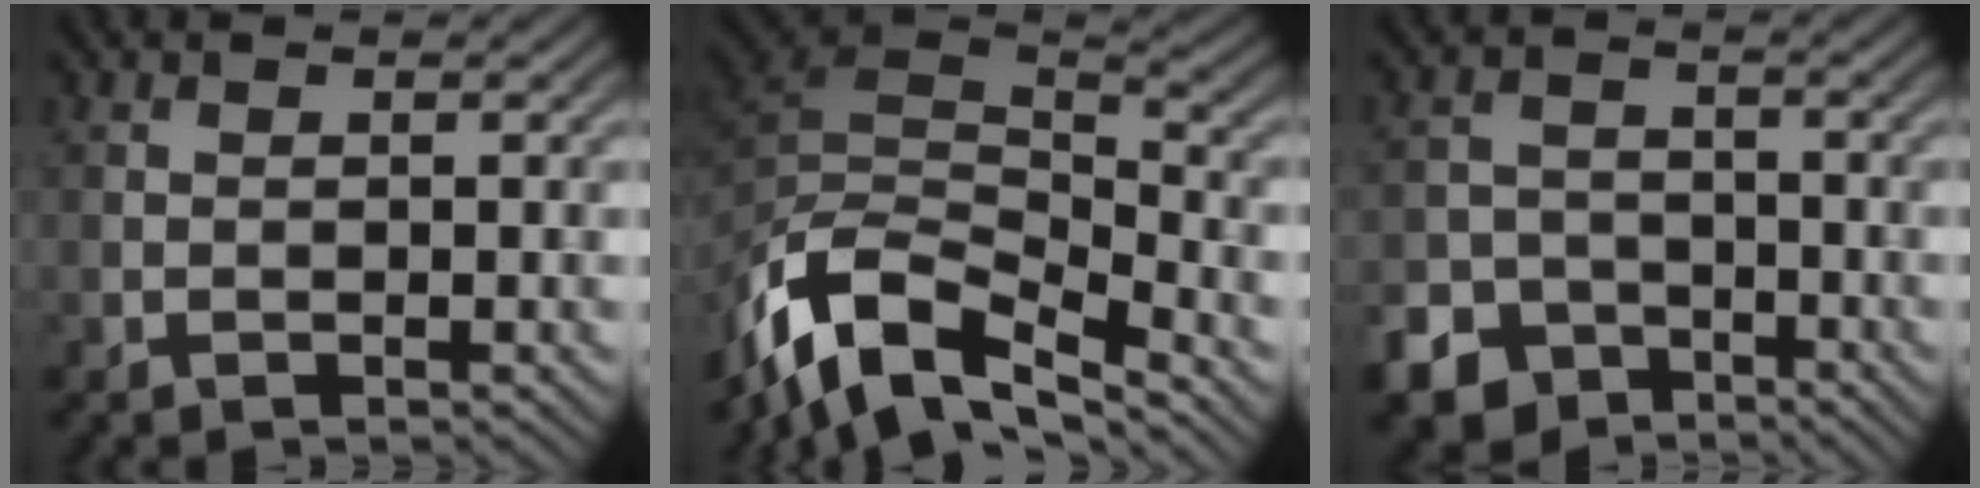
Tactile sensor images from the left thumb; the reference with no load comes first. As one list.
[{"total": 12.6, "force": [-7.2, 4.9, 9.1], "torque": [-0.207, -0.005, -0.127]}, {"total": 7.1, "force": [-5.0, 4.8, 1.8], "torque": [-0.030, -0.014, -0.097]}]